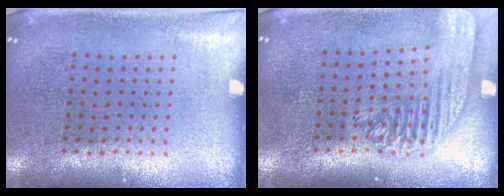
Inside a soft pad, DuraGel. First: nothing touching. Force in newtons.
{"total": 1.9, "press": 1.7, "slide": 0.9}